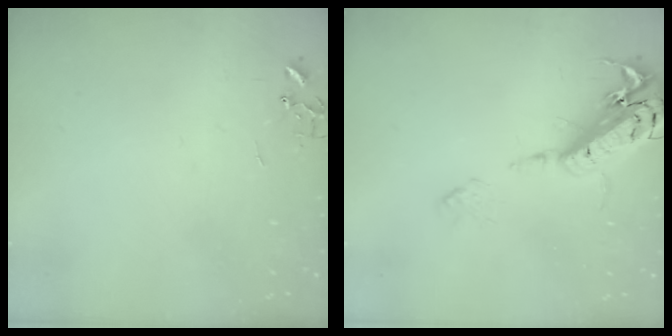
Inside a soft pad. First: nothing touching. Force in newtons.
{"total": 22.4, "press": 22.0, "slide": 4.3}